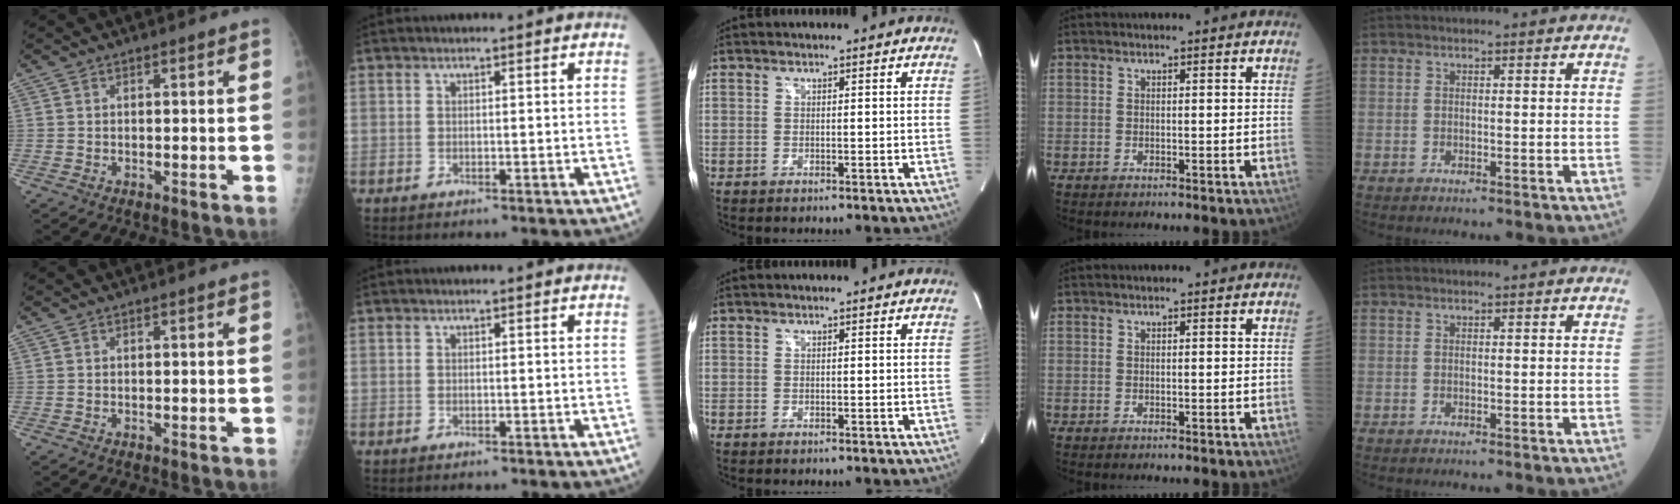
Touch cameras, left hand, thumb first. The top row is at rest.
{}